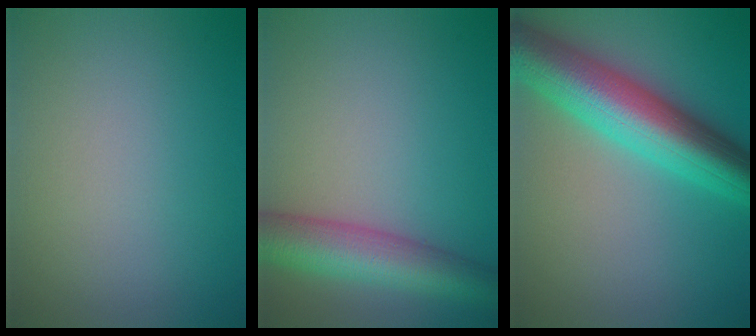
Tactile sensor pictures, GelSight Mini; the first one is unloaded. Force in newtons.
{"total": 6.7, "press": 6.7, "slide": 0.3}
{"total": 10.2, "press": 10.2, "slide": 0.3}